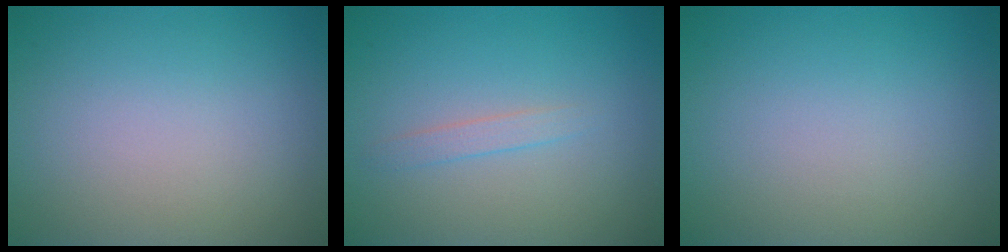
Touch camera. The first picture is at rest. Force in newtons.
{"total": 1.1, "press": 1.1, "slide": 0.0}
{"total": 0.0}